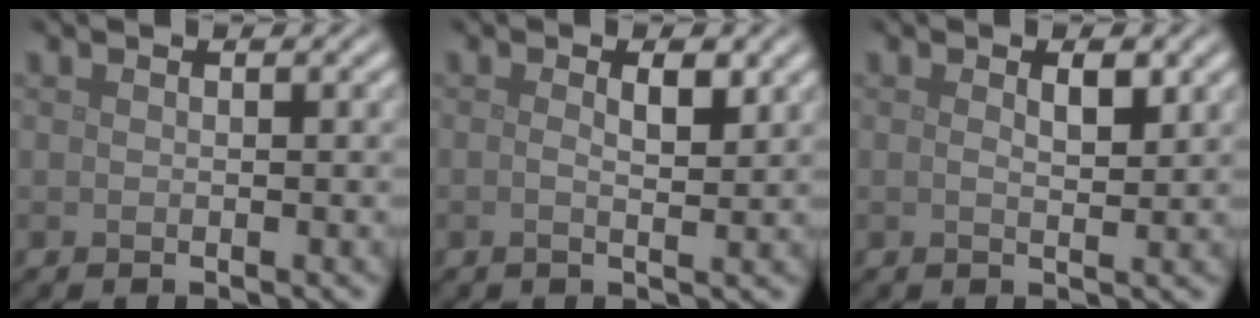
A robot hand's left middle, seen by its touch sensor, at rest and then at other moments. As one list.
[{"total": 1.7, "force": [0.3, 0.4, 1.7], "torque": [-0.028, 0.001, 0.002]}, {"total": 1.5, "force": [0.6, 0.3, 1.4], "torque": [-0.024, -0.001, 0.007]}]